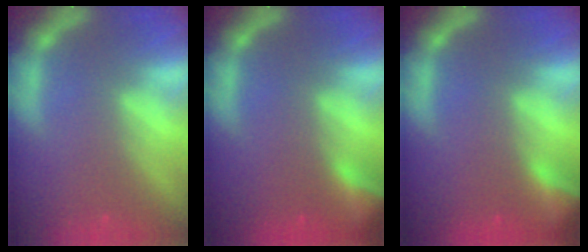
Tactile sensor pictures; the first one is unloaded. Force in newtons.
{"total": 3.9}
{"total": 3.9}